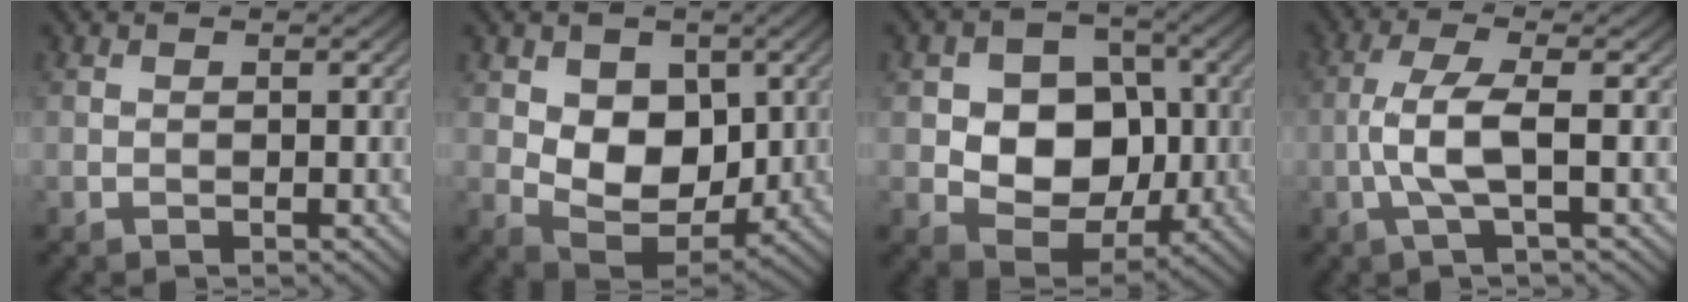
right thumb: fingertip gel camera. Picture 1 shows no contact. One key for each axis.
{"total": 8.1, "fx": 1.5, "fy": 5.8, "fz": 5.4, "tx": -0.113, "ty": -0.015, "tz": 0.021}
{"total": 10.0, "fx": -0.2, "fy": 7.9, "fz": 6.2, "tx": -0.114, "ty": -0.003, "tz": -0.014}
{"total": 5.3, "fx": -0.9, "fy": 1.1, "fz": 5.1, "tx": -0.109, "ty": 0.012, "tz": -0.026}